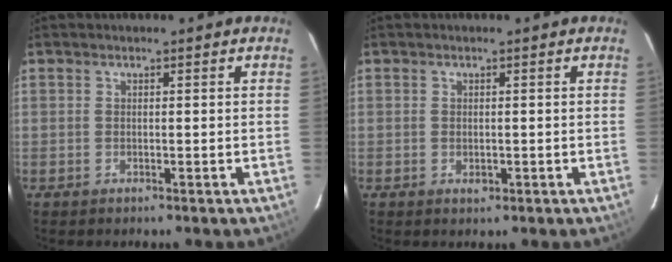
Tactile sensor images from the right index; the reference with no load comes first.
{"total": 1.2, "force": [-0.3, 1.0, 0.7], "torque": [-0.010, 0.000, -0.003]}